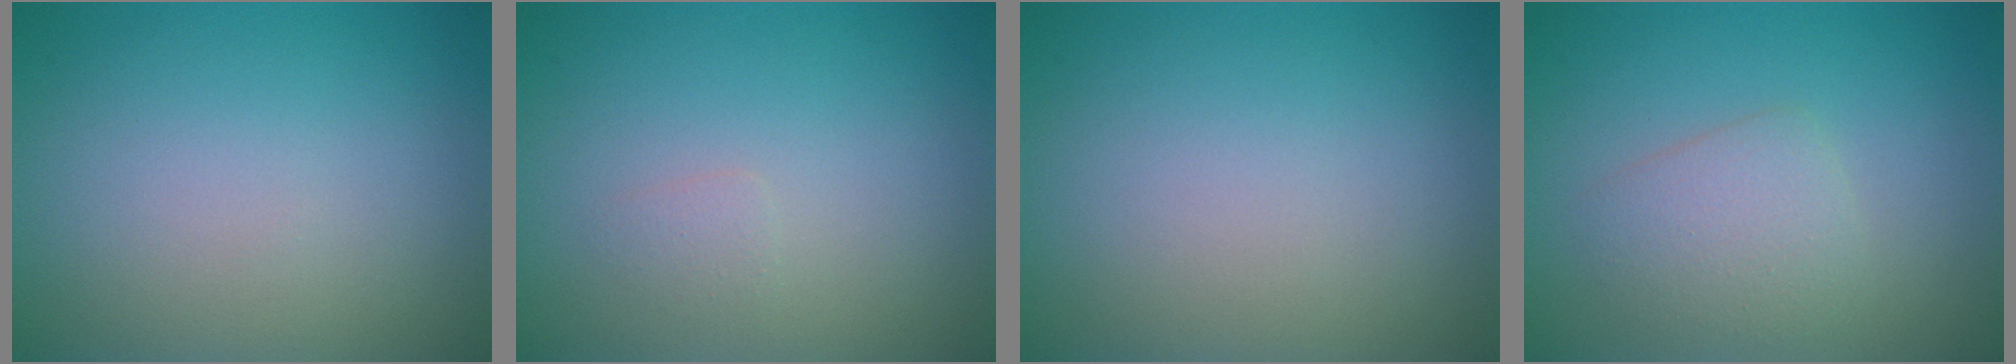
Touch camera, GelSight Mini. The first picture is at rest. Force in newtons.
{"total": 0.7, "press": 0.7, "slide": 0.1}
{"total": 0.0}
{"total": 2.6, "press": 2.6, "slide": 0.1}